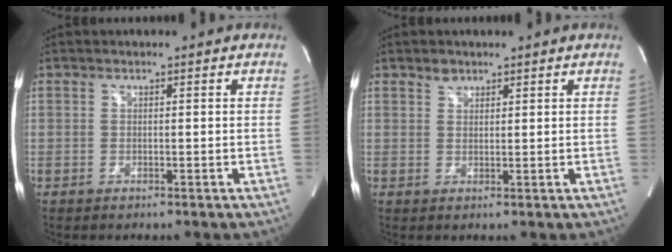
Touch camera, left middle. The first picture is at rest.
{"total": 1.5, "force": [1.1, 0.9, 0.2], "torque": [-0.002, 0.001, 0.020]}